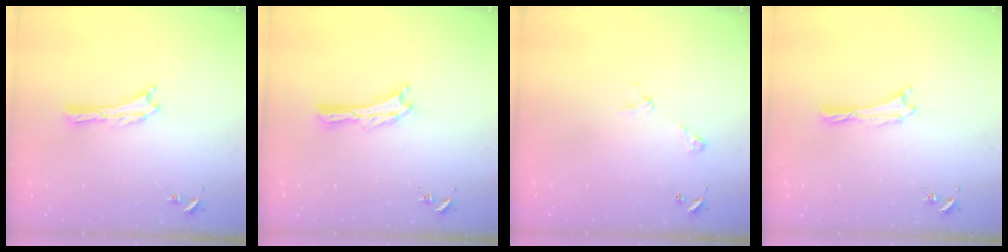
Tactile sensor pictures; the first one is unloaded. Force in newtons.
{"total": 0.9, "press": 0.9, "slide": 0.2}
{"total": 2.9, "press": 2.9, "slide": 0.3}
{"total": 0.0}